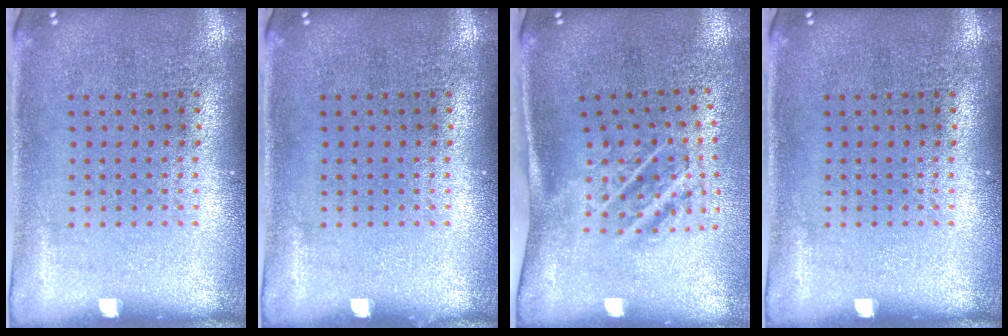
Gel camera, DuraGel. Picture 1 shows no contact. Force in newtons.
{"total": 0.0}
{"total": 1.9, "press": 1.2, "slide": 1.5}
{"total": 0.0}